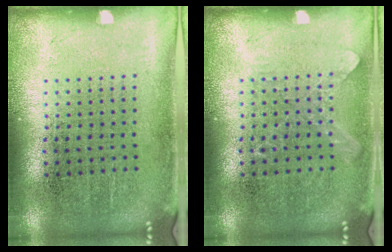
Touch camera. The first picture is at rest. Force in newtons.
{"total": 0.8, "press": 0.8, "slide": 0.2}